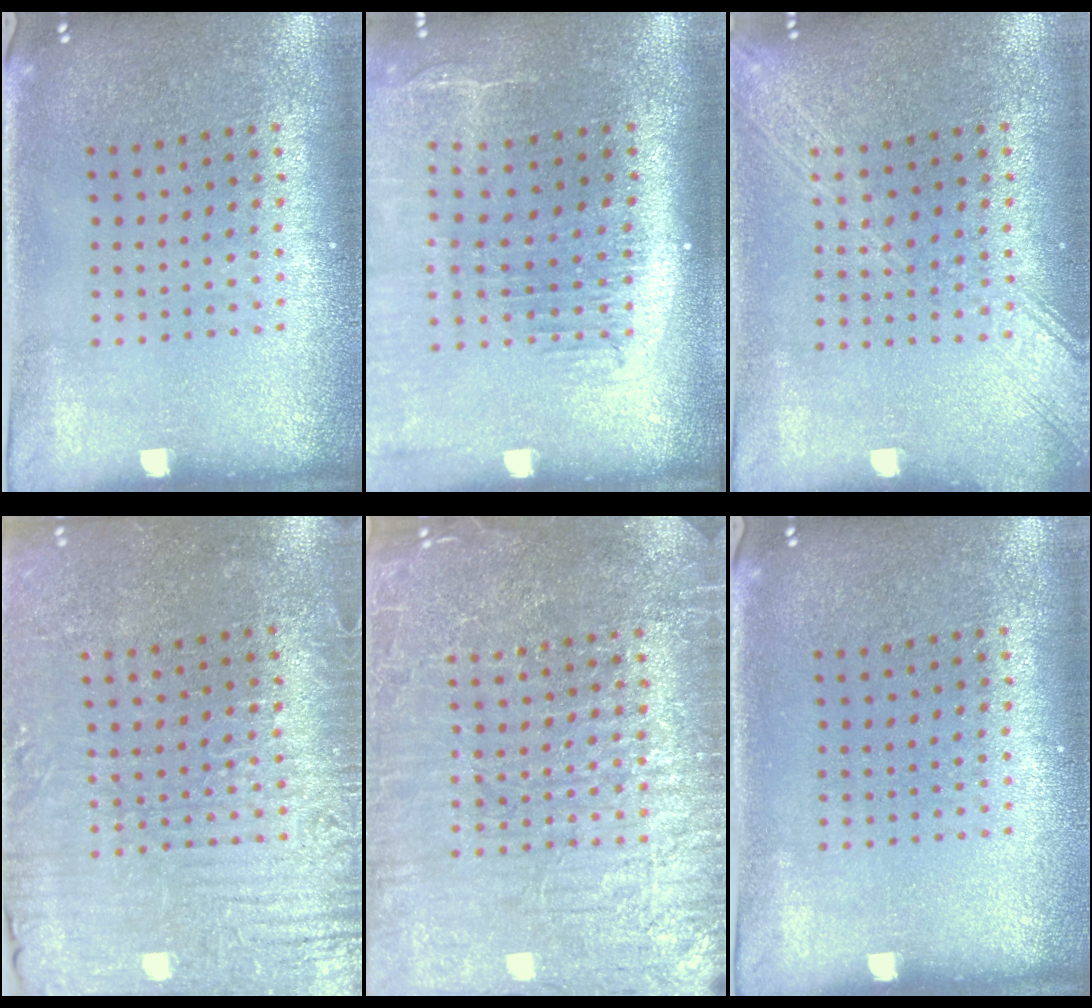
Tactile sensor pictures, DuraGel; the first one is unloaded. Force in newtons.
{"total": 2.2, "press": 1.8, "slide": 1.3}
{"total": 3.4, "press": 3.3, "slide": 0.5}
{"total": 3.8, "press": 3.6, "slide": 1.3}
{"total": 6.8, "press": 6.8, "slide": 1.0}
{"total": 0.0}